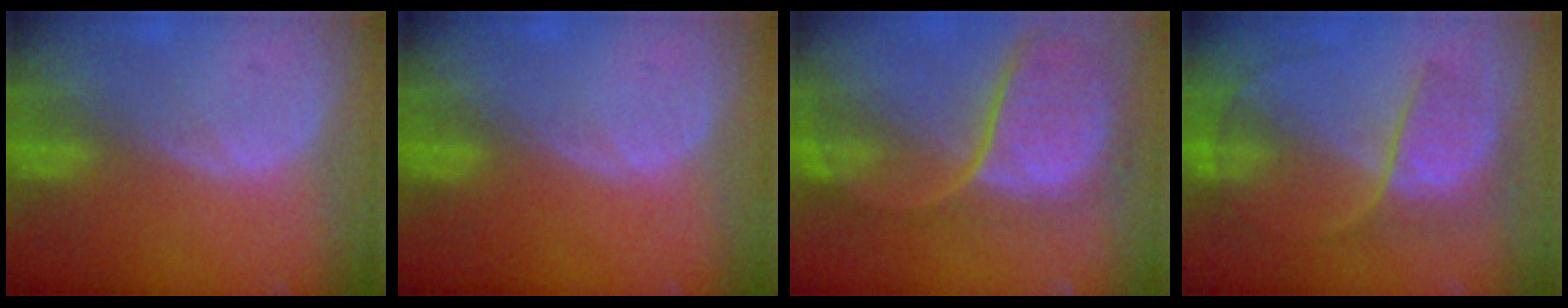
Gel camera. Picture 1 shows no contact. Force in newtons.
{"total": 0.0}
{"total": 11.8, "press": 9.8, "slide": 6.6}
{"total": 6.7, "press": 6.5, "slide": 1.7}